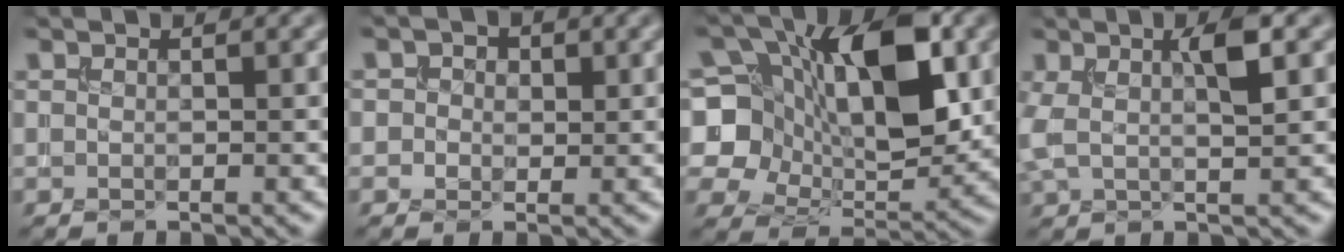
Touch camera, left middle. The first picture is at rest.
{"total": 2.8, "force": [0.9, 2.4, 1.2], "torque": [-0.009, 0.002, -0.007]}
{"total": 11.2, "force": [2.2, 7.2, 8.2], "torque": [-0.128, 0.004, 0.037]}
{"total": 4.1, "force": [1.1, 1.2, 3.8], "torque": [-0.078, 0.011, 0.017]}